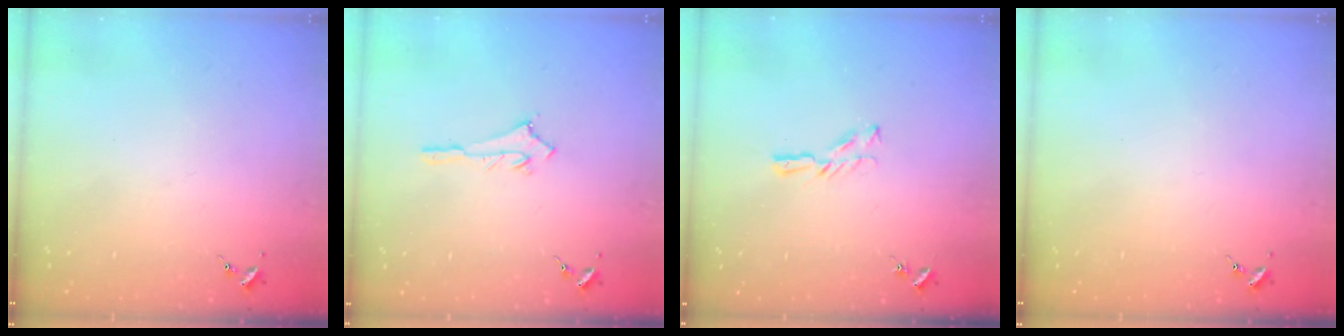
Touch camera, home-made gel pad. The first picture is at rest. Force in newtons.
{"total": 2.5, "press": 2.5, "slide": 0.2}
{"total": 5.2, "press": 5.2, "slide": 0.4}
{"total": 0.0}